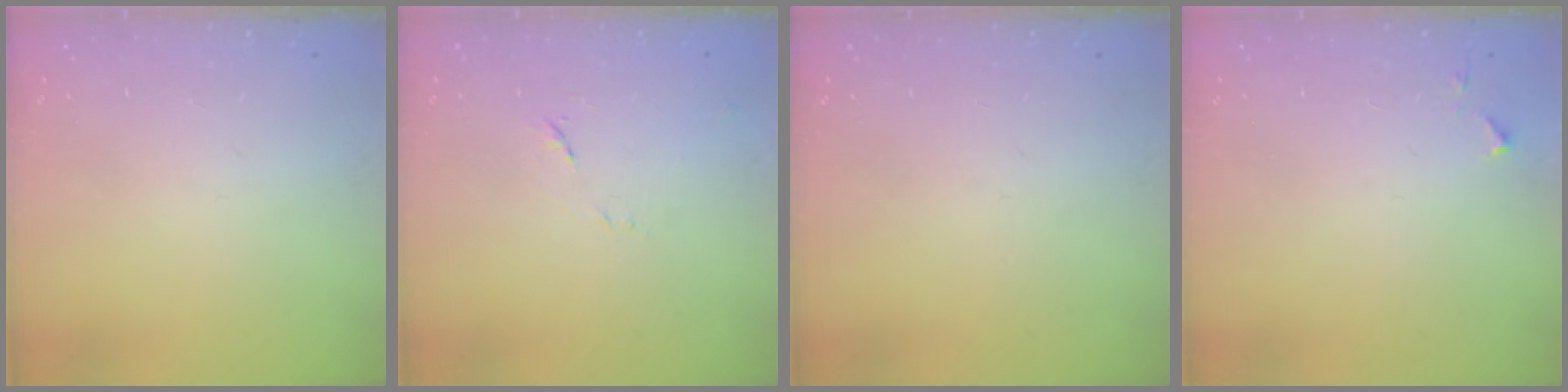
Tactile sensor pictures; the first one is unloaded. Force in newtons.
{"total": 7.1, "press": 7.1, "slide": 0.6}
{"total": 0.0}
{"total": 3.7, "press": 3.7, "slide": 0.6}